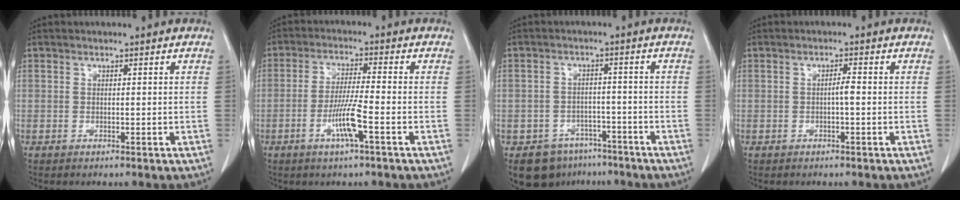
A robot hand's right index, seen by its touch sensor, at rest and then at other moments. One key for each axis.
{"total": 6.4, "fx": -2.6, "fy": -0.3, "fz": 5.8, "tx": -0.115, "ty": -0.007, "tz": -0.050}
{"total": 7.5, "fx": -5.4, "fy": 5.1, "fz": 1.1, "tx": -0.008, "ty": 0.014, "tz": -0.075}
{"total": 1.4, "fx": -0.3, "fy": 0.0, "fz": 1.3, "tx": -0.024, "ty": 0.002, "tz": -0.003}